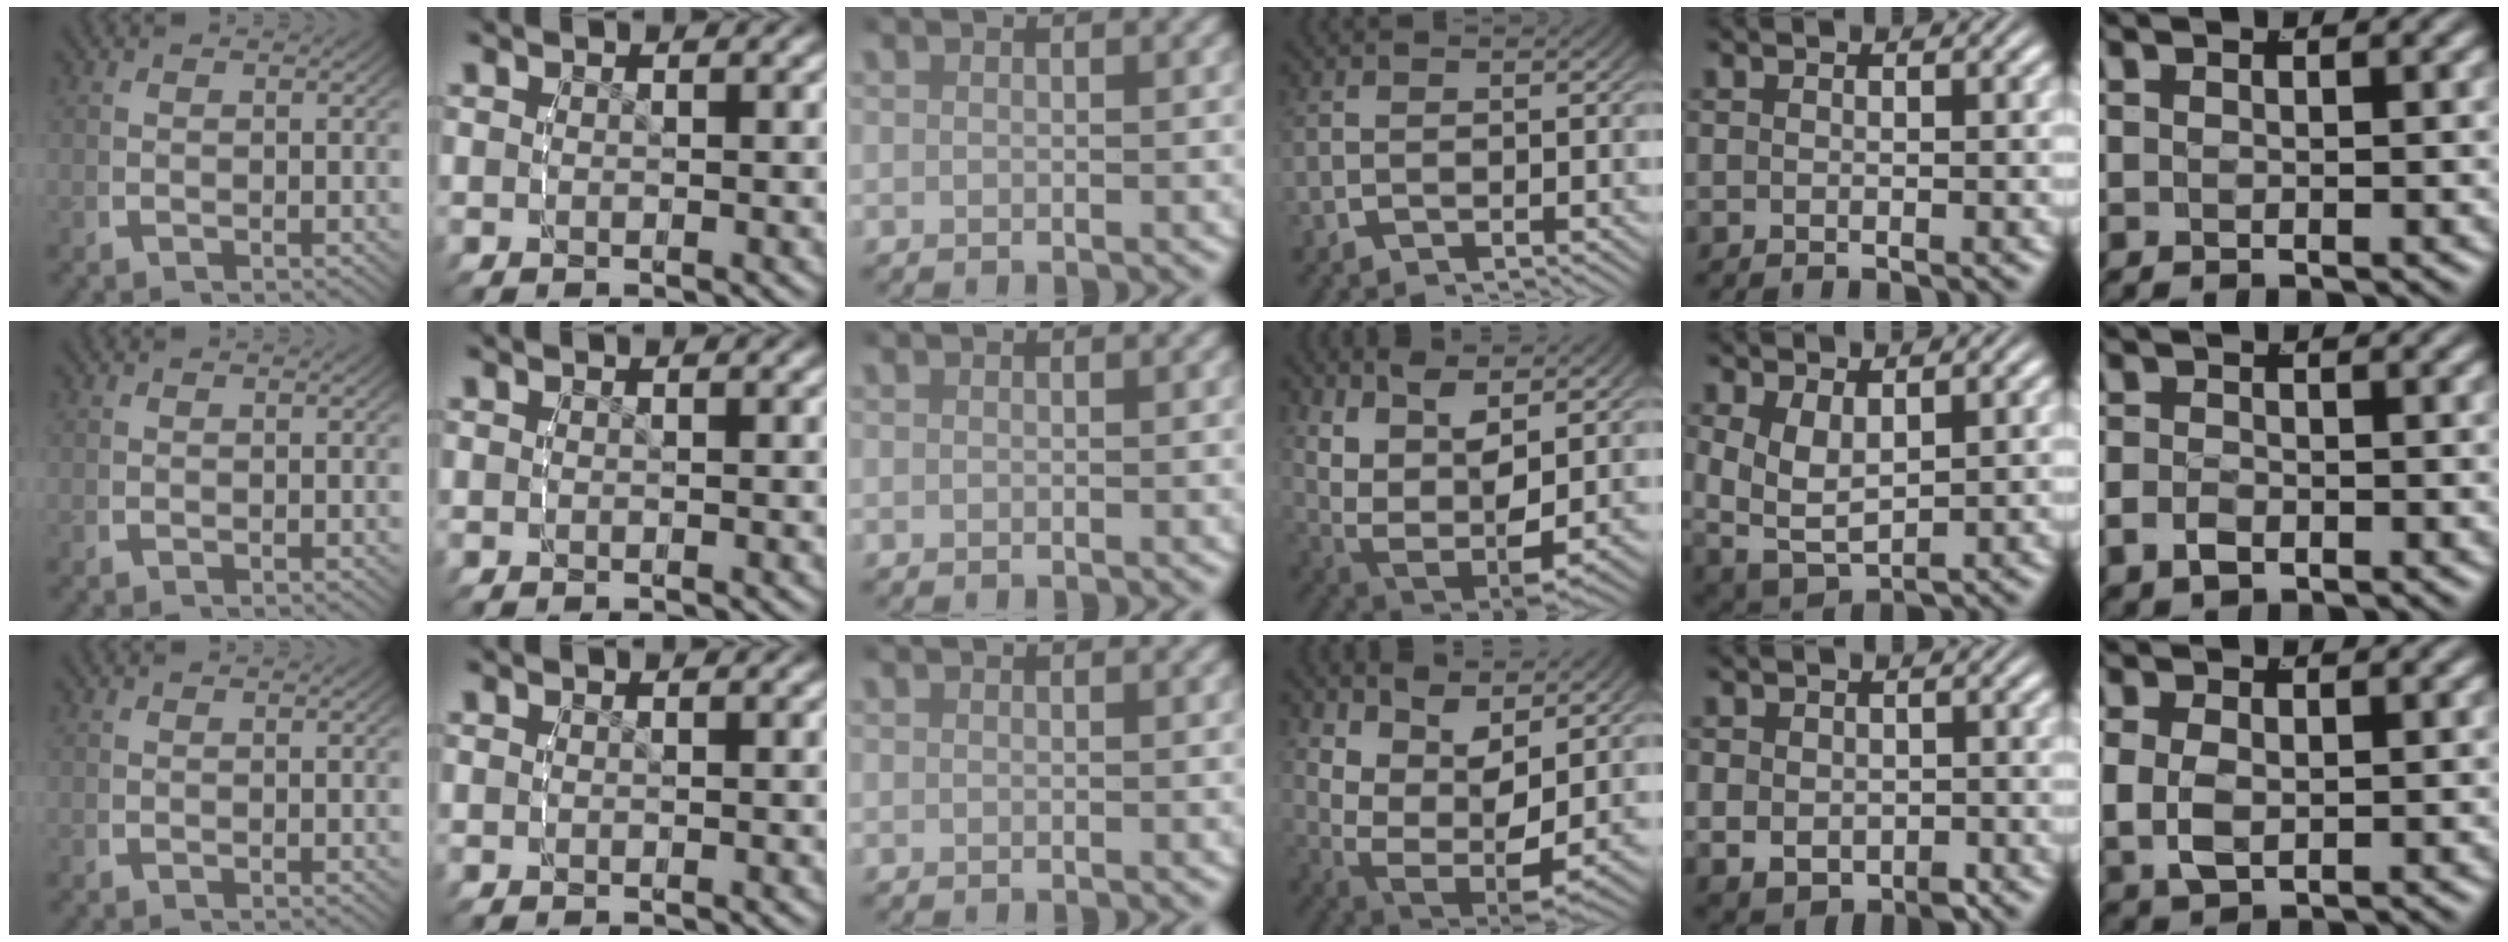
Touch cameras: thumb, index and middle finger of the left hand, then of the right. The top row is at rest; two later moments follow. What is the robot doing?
{"motion": "lift_and_place", "object": "air blower"}